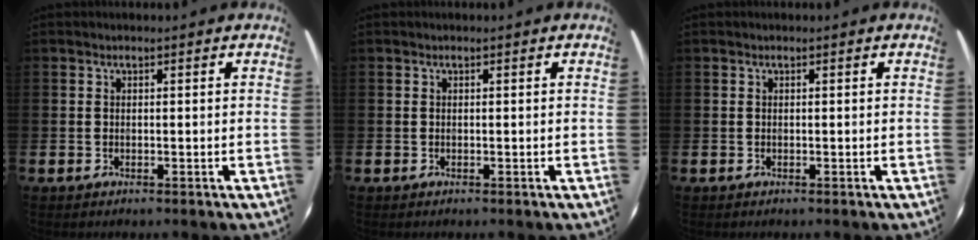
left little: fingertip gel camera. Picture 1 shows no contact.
{"total": 0.0}
{"total": 0.0}